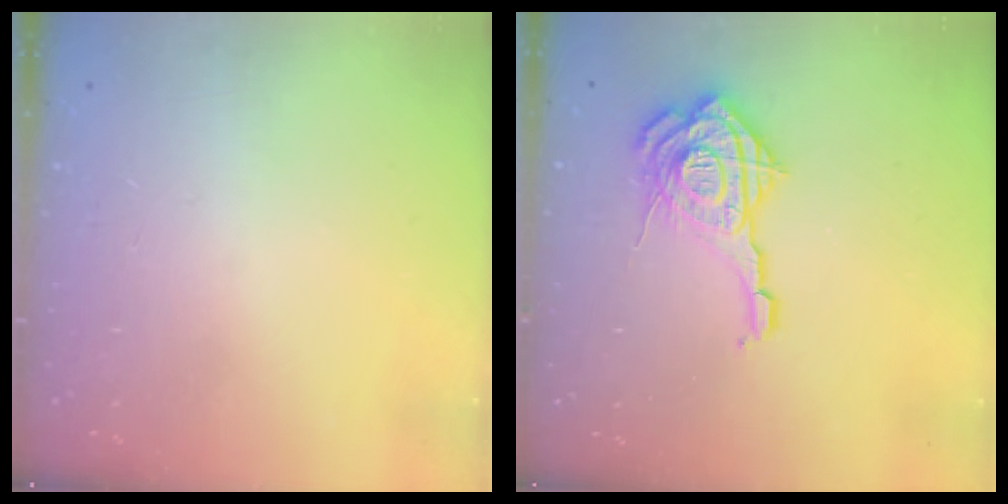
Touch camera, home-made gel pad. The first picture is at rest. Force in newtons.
{"total": 16.9, "press": 16.8, "slide": 1.7}